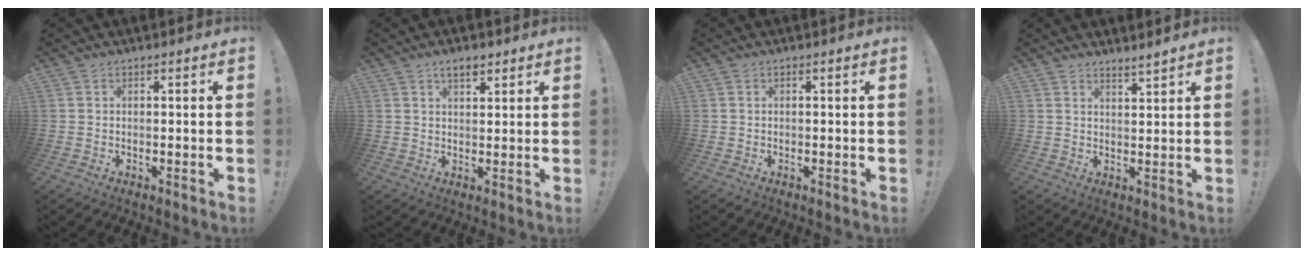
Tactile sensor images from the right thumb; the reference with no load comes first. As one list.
[{"total": 3.9, "force": [2.7, 1.8, 2.2], "torque": [-0.027, -0.014, 0.046]}, {"total": 0.0}, {"total": 3.2, "force": [3.1, 0.0, 0.9], "torque": [-0.009, -0.027, 0.052]}]